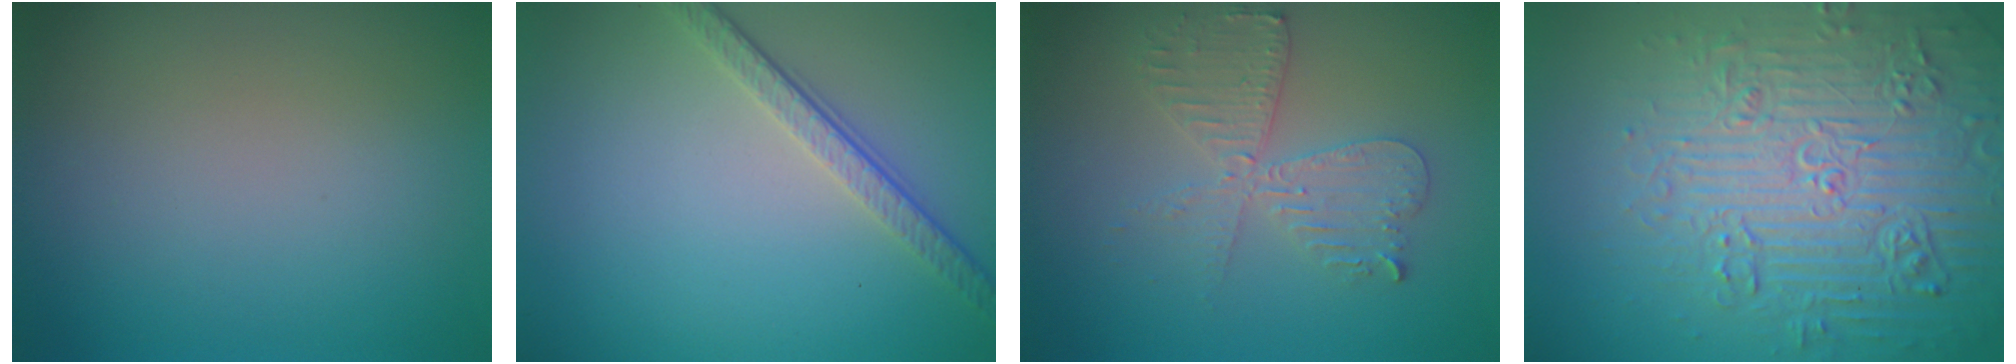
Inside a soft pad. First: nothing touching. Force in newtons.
{"total": 3.6, "press": 2.5, "slide": 2.6}
{"total": 4.1, "press": 3.5, "slide": 2.2}
{"total": 7.8, "press": 7.6, "slide": 1.8}